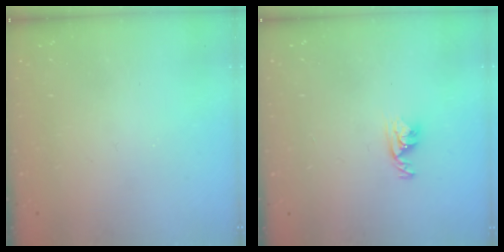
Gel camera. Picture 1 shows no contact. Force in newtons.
{"total": 3.3, "press": 3.3, "slide": 0.5}